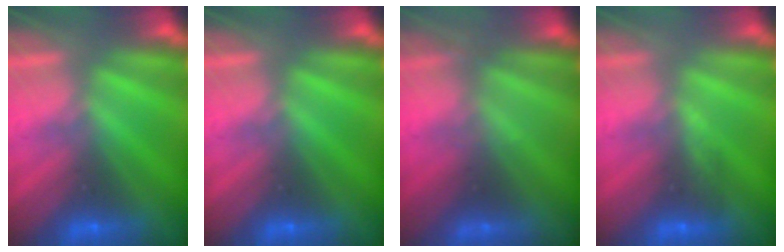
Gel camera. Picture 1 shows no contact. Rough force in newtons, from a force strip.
{"total": 0.0}
{"total": 2.3}
{"total": 3.1}